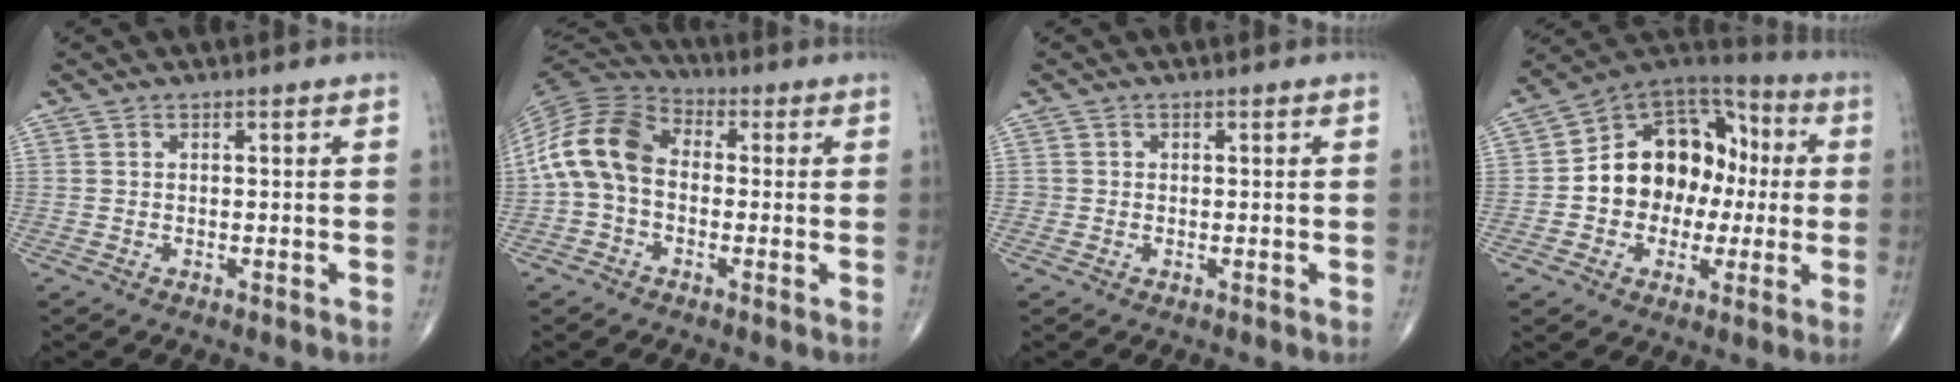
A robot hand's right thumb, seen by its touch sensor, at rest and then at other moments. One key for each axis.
{"total": 12.4, "fx": -0.8, "fy": 8.8, "fz": 8.7, "tx": -0.168, "ty": 0.031, "tz": -0.031}
{"total": 0.8, "fx": -0.1, "fy": 0.8, "fz": 0.0, "tx": 0.006, "ty": 0.005, "tz": -0.004}
{"total": 17.6, "fx": -0.7, "fy": 13.8, "fz": 11.0, "tx": -0.119, "ty": 0.047, "tz": -0.014}